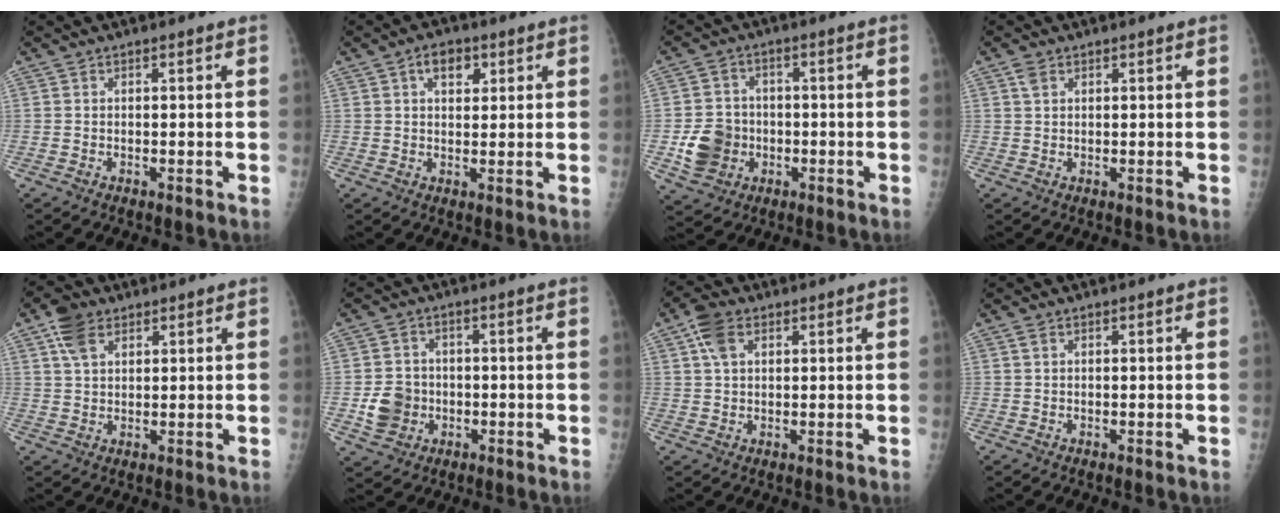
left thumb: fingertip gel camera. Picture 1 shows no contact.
{"total": 4.9, "force": [2.1, 3.1, 3.1], "torque": [-0.026, -0.003, 0.029]}
{"total": 8.5, "force": [-2.0, 7.5, 3.6], "torque": [-0.045, 0.011, -0.033]}
{"total": 1.8, "force": [0.9, 1.2, 1.0], "torque": [-0.017, 0.002, 0.017]}
{"total": 5.8, "force": [3.0, 3.6, 3.3], "torque": [-0.050, -0.002, 0.059]}
{"total": 6.5, "force": [-1.3, 5.8, 2.6], "torque": [-0.029, 0.010, -0.022]}
{"total": 5.3, "force": [2.3, 3.3, 3.5], "torque": [-0.062, 0.006, 0.043]}
{"total": 0.8, "force": [0.4, 0.5, 0.5], "torque": [-0.011, 0.005, 0.007]}